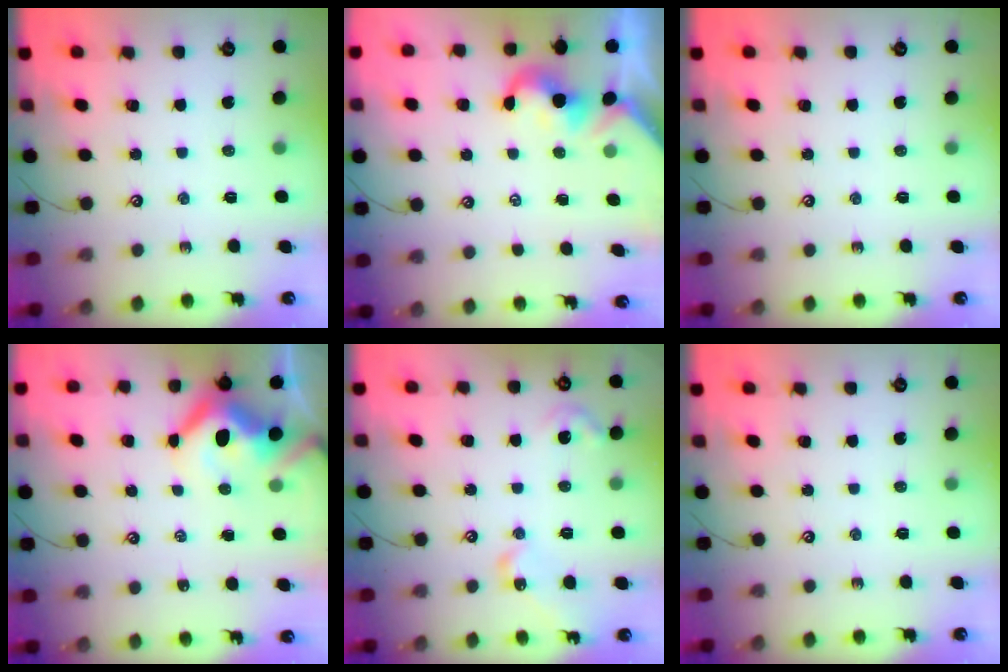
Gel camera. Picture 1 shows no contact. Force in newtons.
{"total": 0.7, "press": 0.6, "slide": 0.4}
{"total": 0.0}
{"total": 9.9, "press": 9.8, "slide": 1.3}
{"total": 8.0, "press": 7.9, "slide": 0.7}
{"total": 0.0}